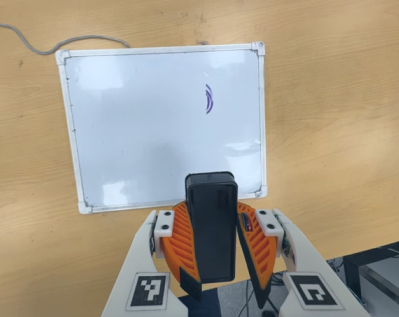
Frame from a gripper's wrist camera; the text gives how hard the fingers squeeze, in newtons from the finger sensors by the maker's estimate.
{"total": 10.0, "left": 10.2, "right": 9.8}